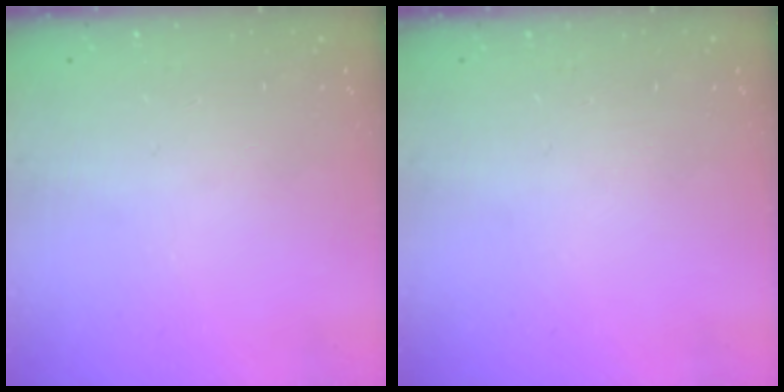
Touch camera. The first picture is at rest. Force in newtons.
{"total": 0.0}